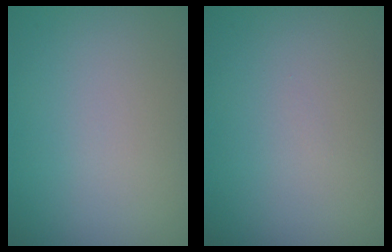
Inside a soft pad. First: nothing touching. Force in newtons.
{"total": 0.0}